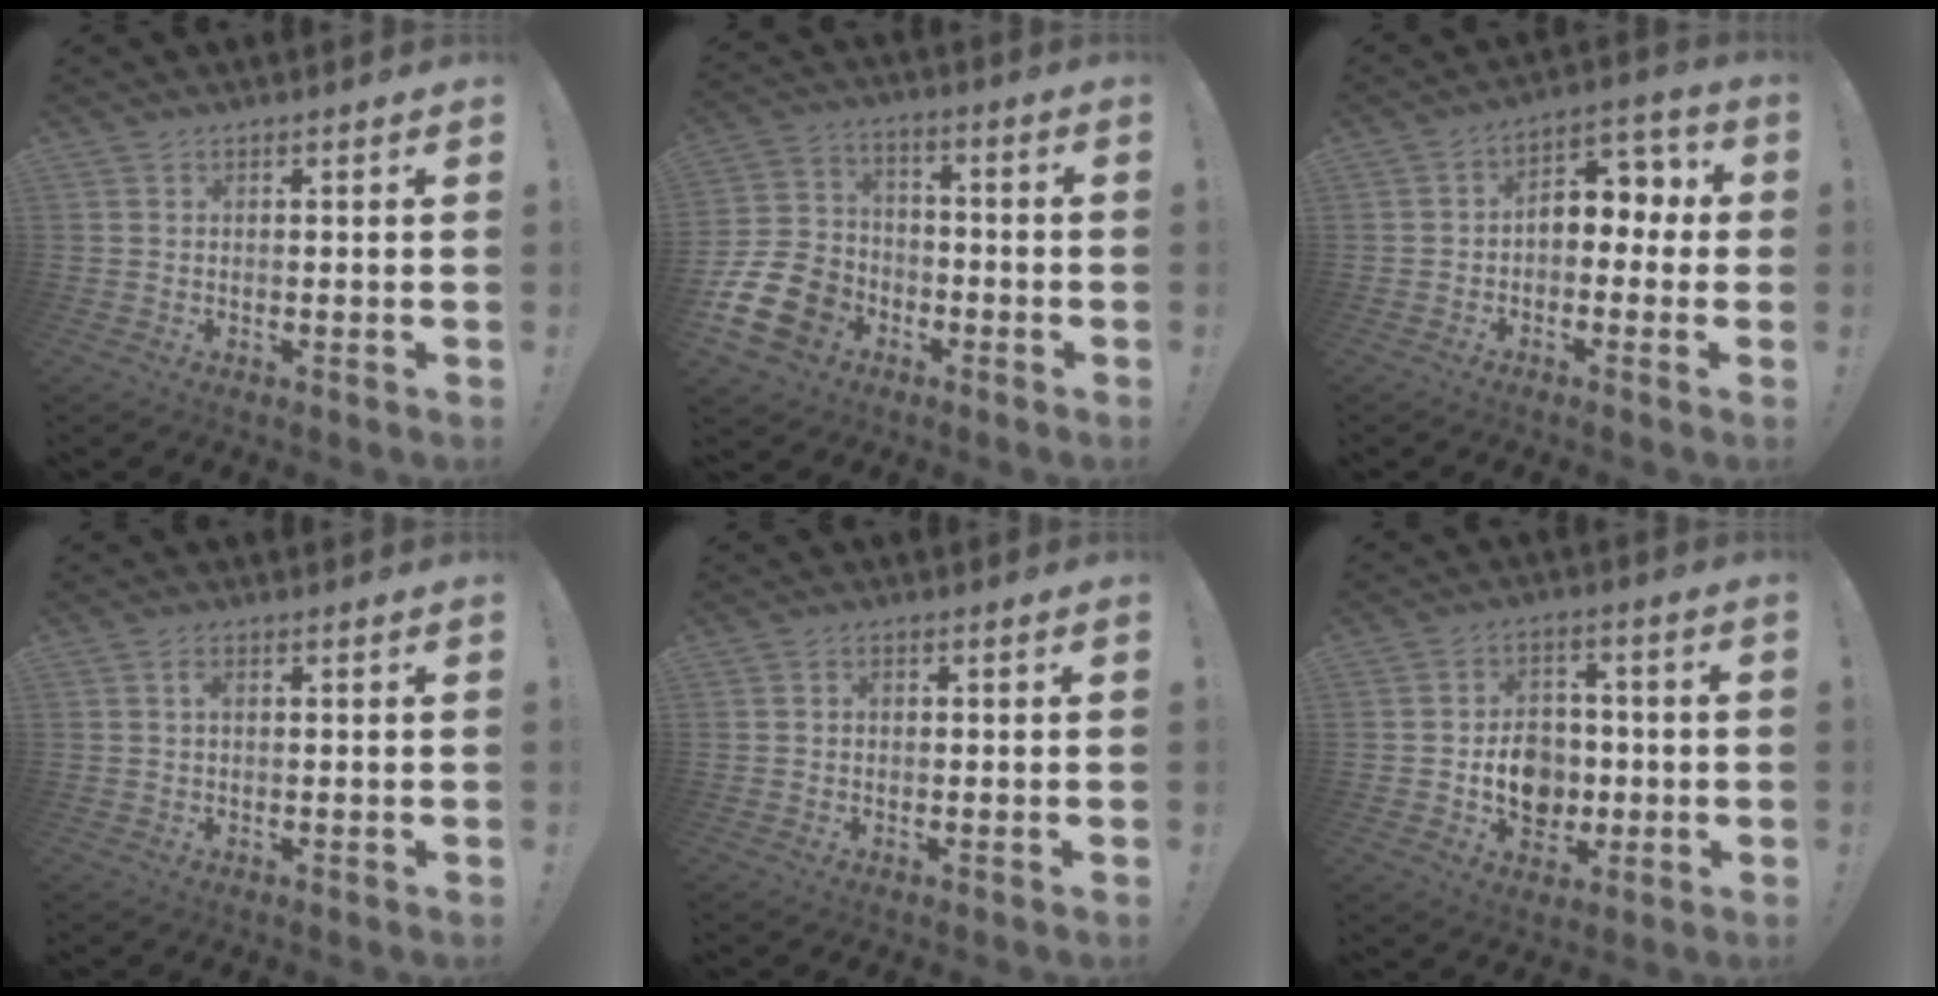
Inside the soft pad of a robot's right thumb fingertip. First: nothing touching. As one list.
[{"total": 17.6, "force": [-7.4, 13.6, 8.3], "torque": [-0.158, 0.051, -0.122]}, {"total": 8.0, "force": [0.1, 6.0, 5.3], "torque": [-0.059, 0.001, 0.004]}, {"total": 1.6, "force": [0.4, 0.9, 1.3], "torque": [-0.020, 0.001, 0.004]}, {"total": 1.2, "force": [-0.5, 0.9, 0.7], "torque": [-0.014, 0.006, -0.009]}, {"total": 10.4, "force": [-1.8, 8.7, 5.4], "torque": [-0.073, 0.007, -0.027]}]